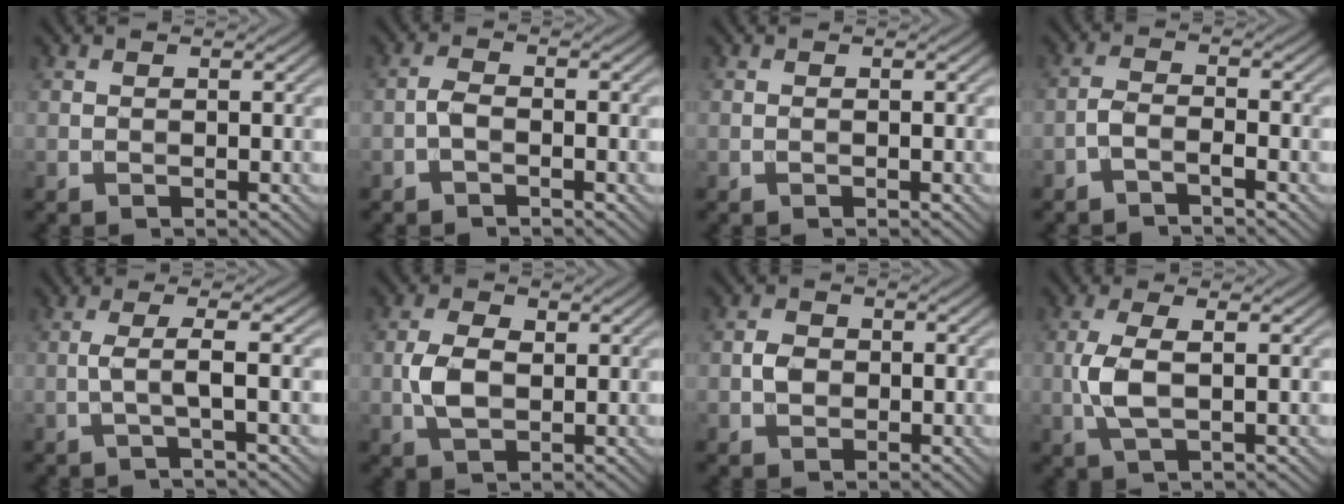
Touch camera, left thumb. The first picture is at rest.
{"total": 1.8, "force": [-1.0, 0.7, 1.4], "torque": [-0.029, 0.005, -0.025]}
{"total": 0.0}
{"total": 2.4, "force": [-1.8, 0.6, 1.5], "torque": [-0.031, 0.006, -0.043]}
{"total": 3.1, "force": [-0.4, 0.4, 3.0], "torque": [-0.052, 0.011, -0.024]}
{"total": 4.7, "force": [0.0, 2.8, 3.7], "torque": [-0.087, 0.002, 0.000]}
{"total": 2.3, "force": [-0.3, 1.9, 1.3], "torque": [-0.028, 0.000, -0.011]}
{"total": 4.7, "force": [-0.1, 1.7, 4.3], "torque": [-0.112, 0.002, -0.003]}